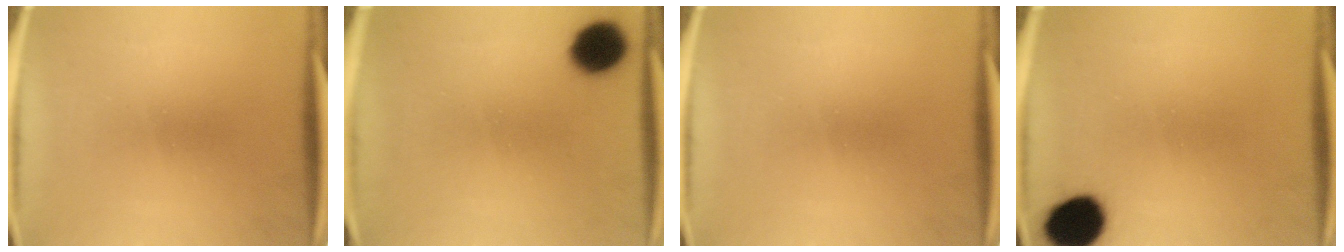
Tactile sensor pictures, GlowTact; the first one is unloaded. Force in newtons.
{"total": 10.1}
{"total": 0.0}
{"total": 11.2}